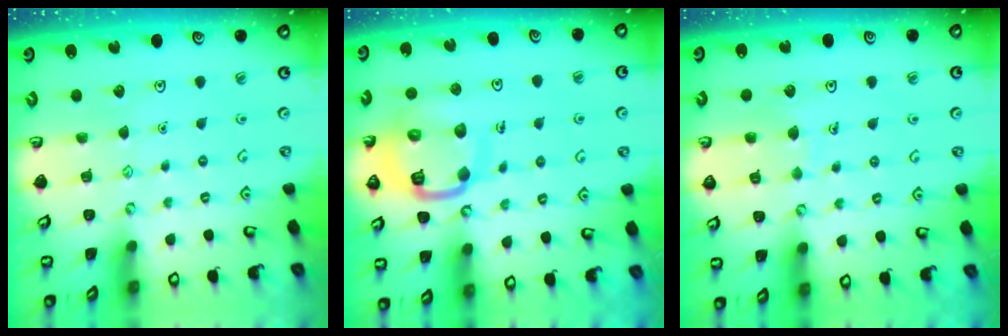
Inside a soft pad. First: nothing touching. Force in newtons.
{"total": 15.0, "press": 14.9, "slide": 1.5}
{"total": 4.4, "press": 4.4, "slide": 0.3}